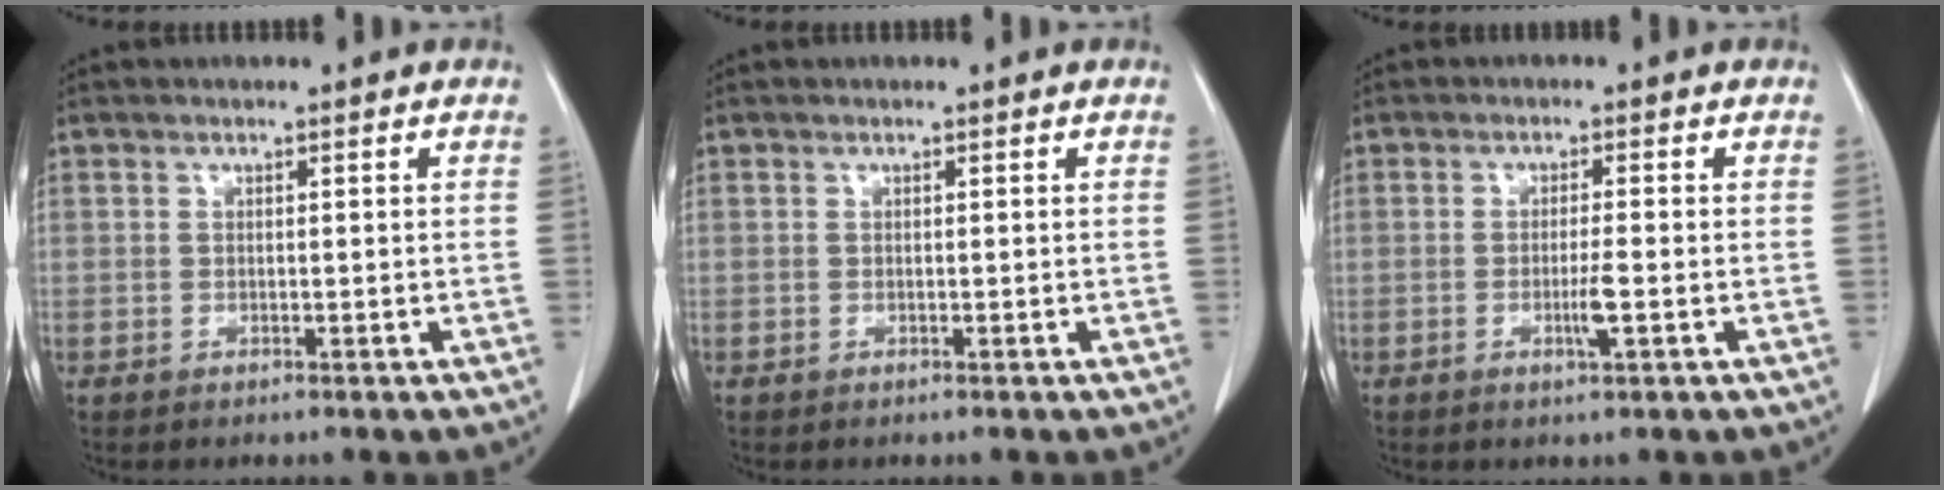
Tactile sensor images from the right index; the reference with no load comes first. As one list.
[{"total": 0.0}, {"total": 3.0, "force": [-0.9, 0.0, 2.9], "torque": [-0.055, -0.005, -0.016]}]